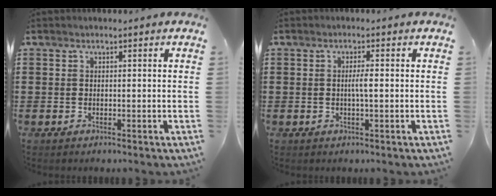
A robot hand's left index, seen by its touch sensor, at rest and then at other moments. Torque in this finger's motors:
{"motor_torque": [0.53, 0.16, 0.07, 0.06]}